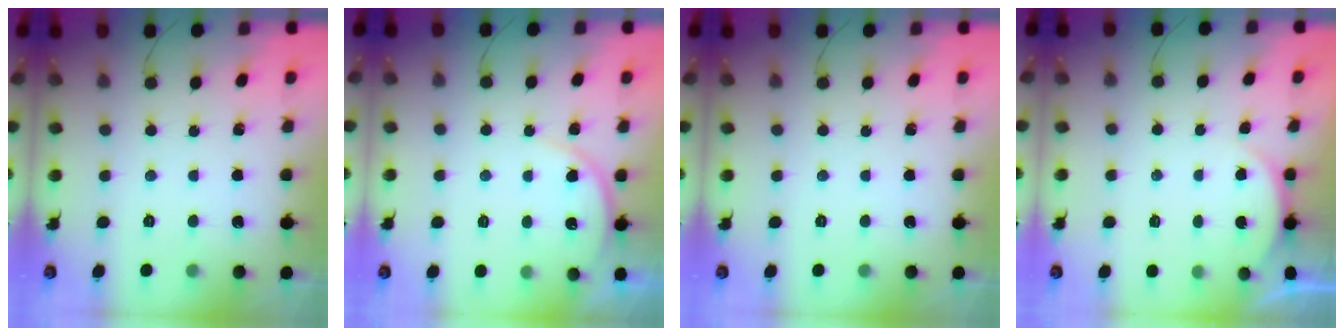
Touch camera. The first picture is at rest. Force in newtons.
{"total": 5.6, "press": 5.6, "slide": 0.3}
{"total": 0.0}
{"total": 2.3, "press": 2.3, "slide": 0.5}